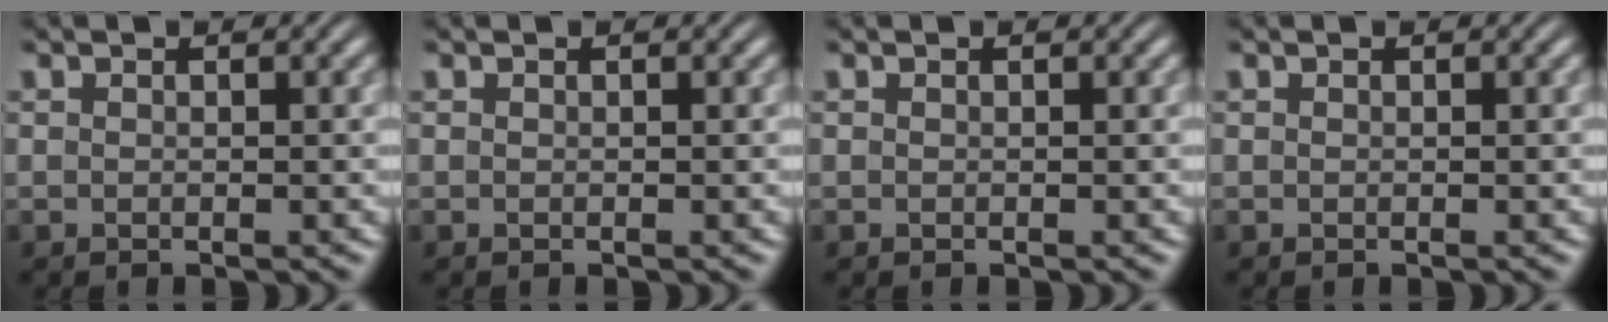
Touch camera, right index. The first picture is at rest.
{"total": 0.0}
{"total": 0.0}
{"total": 0.0}